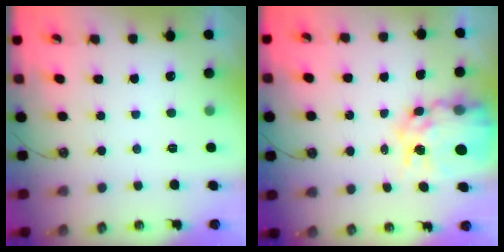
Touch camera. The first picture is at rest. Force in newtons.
{"total": 13.8, "press": 13.7, "slide": 1.1}